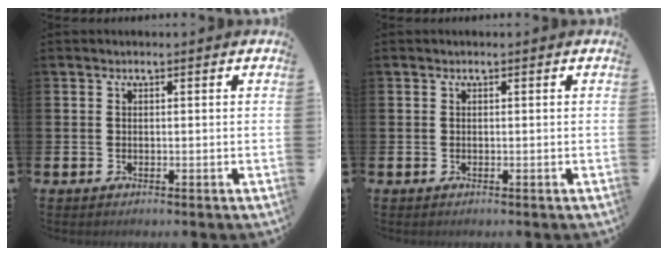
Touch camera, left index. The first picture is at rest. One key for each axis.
{"total": 0.0}